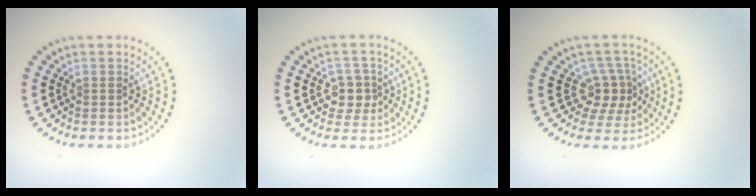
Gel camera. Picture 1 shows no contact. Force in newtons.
{"total": 2.3, "press": 2.0, "slide": 1.1}
{"total": 2.9, "press": 2.4, "slide": 1.7}